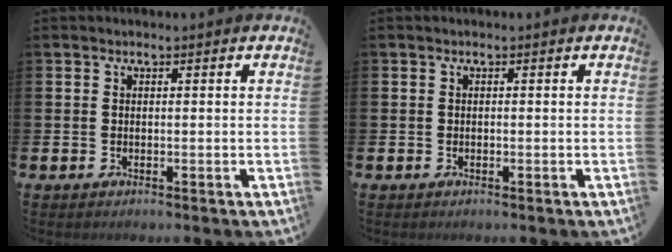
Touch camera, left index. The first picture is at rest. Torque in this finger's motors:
{"motor_torque": [-0.11, 0.13, -0.06, -0.01]}